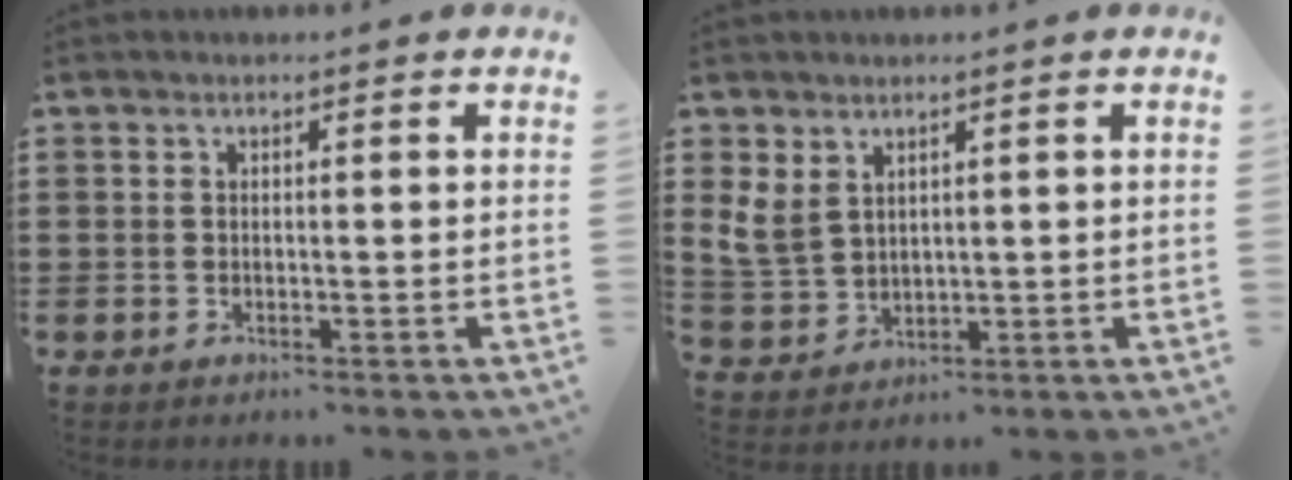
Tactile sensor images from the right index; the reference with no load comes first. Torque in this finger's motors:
{"motor_torque": [0.49, 0.44, 0.37, 0.07]}